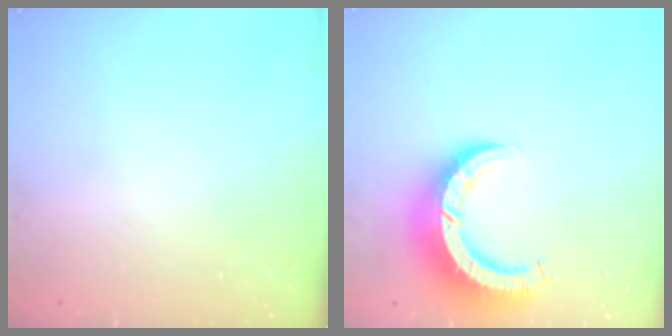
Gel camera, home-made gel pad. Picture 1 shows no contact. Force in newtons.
{"total": 10.9, "press": 10.8, "slide": 1.2}